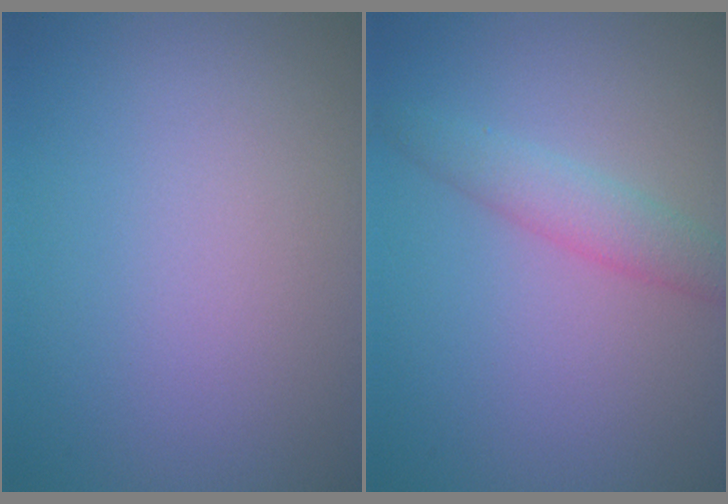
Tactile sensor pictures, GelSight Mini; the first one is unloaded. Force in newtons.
{"total": 2.7, "press": 2.7, "slide": 0.0}